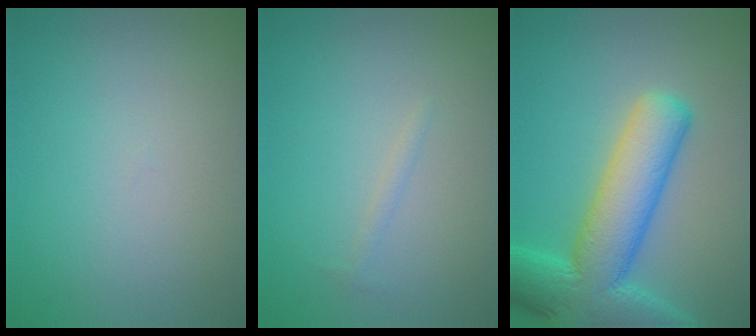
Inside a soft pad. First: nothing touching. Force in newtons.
{"total": 0.6, "press": 0.6, "slide": 0.0}
{"total": 10.0, "press": 10.0, "slide": 0.6}